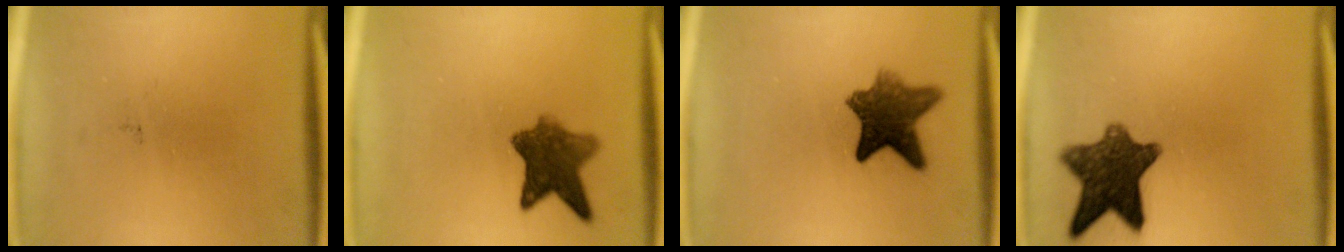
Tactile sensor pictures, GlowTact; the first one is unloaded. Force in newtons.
{"total": 7.5}
{"total": 8.7}
{"total": 11.0}